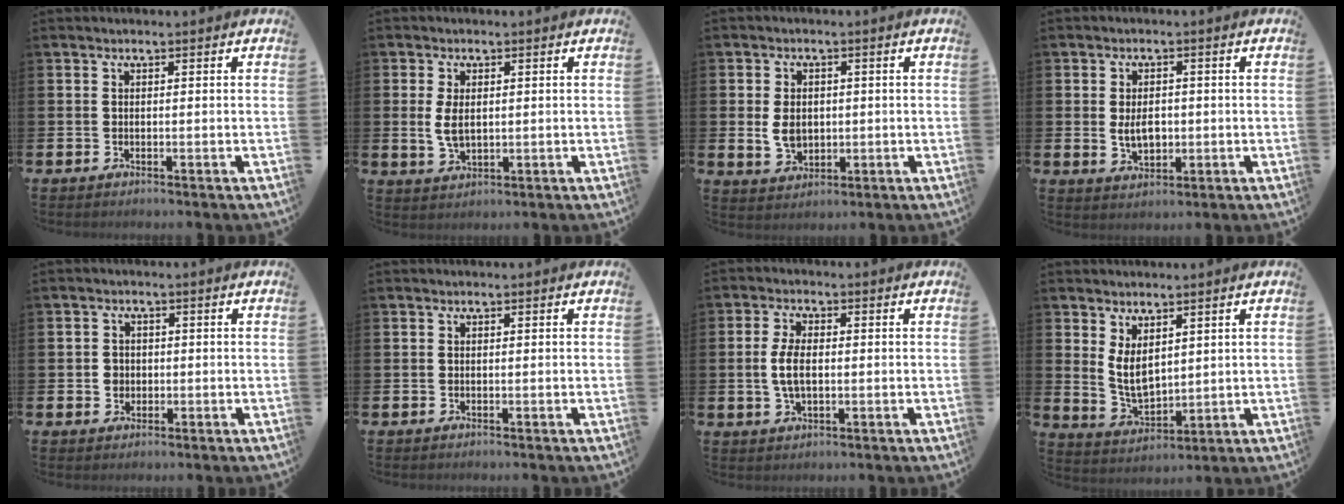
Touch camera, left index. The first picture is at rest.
{"total": 3.7, "force": [0.7, 1.9, 3.0], "torque": [-0.045, -0.001, 0.010]}
{"total": 4.3, "force": [0.3, 3.2, 2.9], "torque": [-0.036, 0.002, -0.002]}
{"total": 3.7, "force": [0.0, 2.3, 2.8], "torque": [-0.032, -0.002, -0.006]}
{"total": 2.0, "force": [0.1, 2.0, 0.4], "torque": [0.002, 0.003, -0.005]}
{"total": 0.0}
{"total": 4.7, "force": [0.2, 2.3, 4.1], "torque": [-0.080, 0.004, -0.001]}
{"total": 4.8, "force": [2.8, 2.3, 3.1], "torque": [-0.050, -0.020, 0.048]}